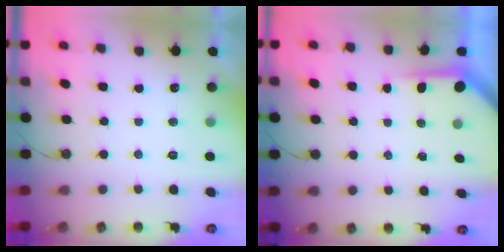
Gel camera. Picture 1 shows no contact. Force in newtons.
{"total": 4.0, "press": 4.0, "slide": 0.3}